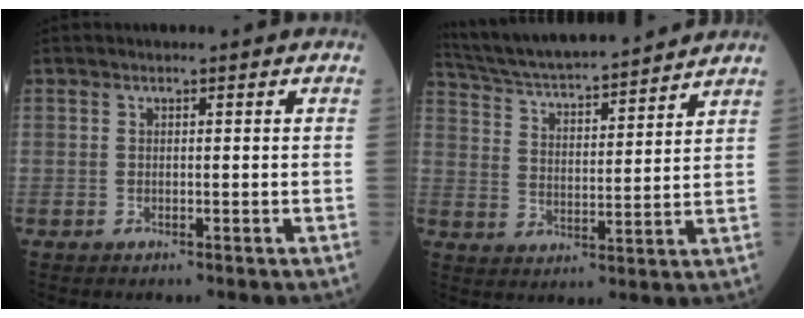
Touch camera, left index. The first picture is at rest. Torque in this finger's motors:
{"motor_torque": [-0.08, -0.59, 0.33, 0.13]}